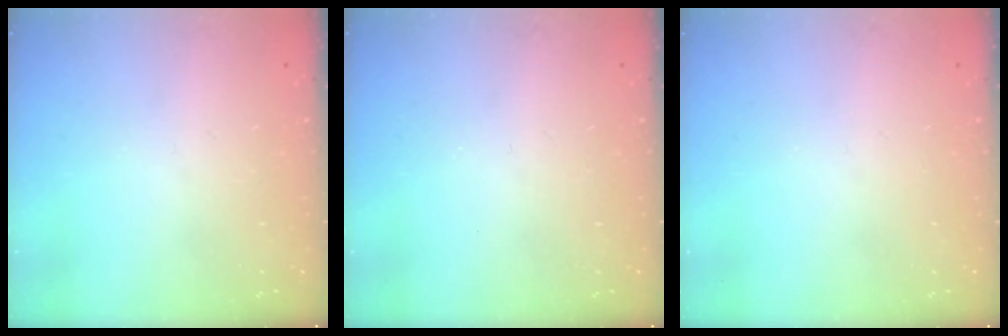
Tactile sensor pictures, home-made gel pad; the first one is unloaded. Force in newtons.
{"total": 0.0}
{"total": 0.0}